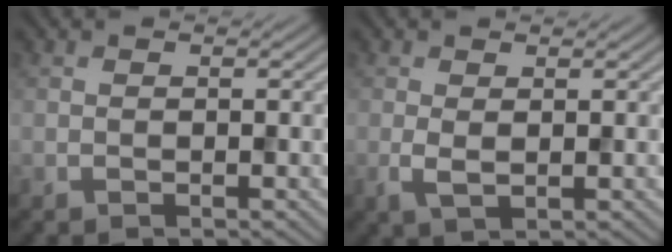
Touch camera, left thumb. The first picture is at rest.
{"total": 1.9, "force": [0.4, 0.8, 1.7], "torque": [-0.043, -0.003, 0.007]}